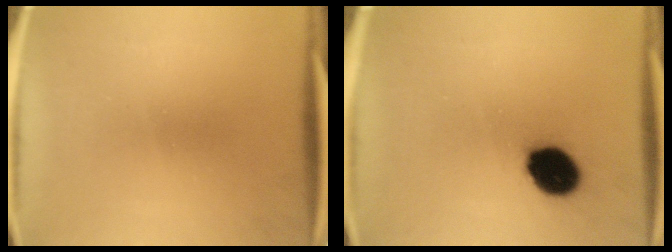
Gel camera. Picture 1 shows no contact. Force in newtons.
{"total": 11.6}